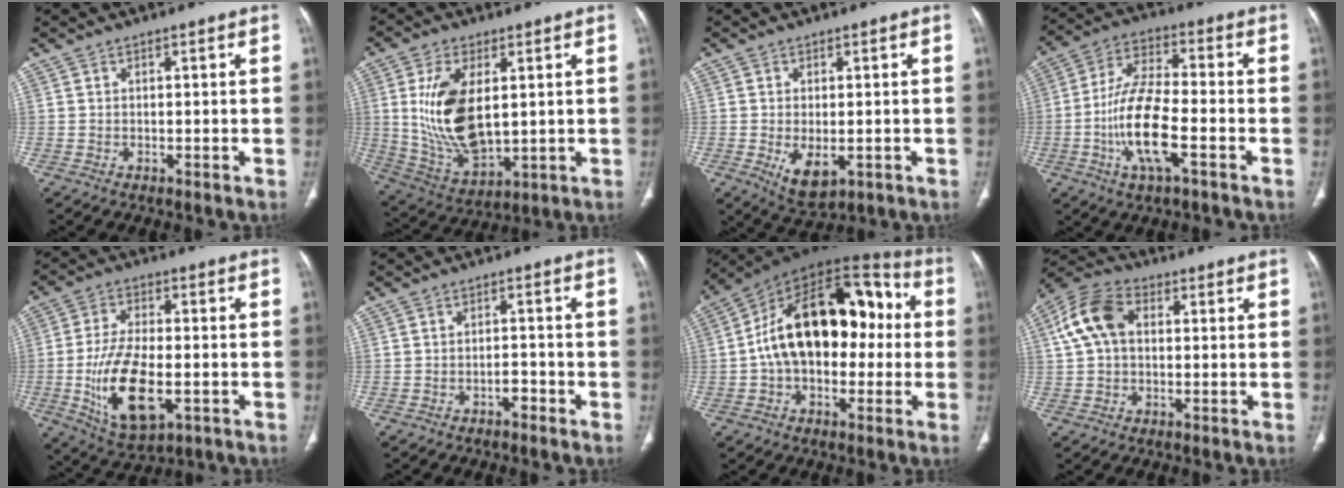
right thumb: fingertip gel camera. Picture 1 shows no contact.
{"total": 15.8, "force": [2.4, 8.5, 13.1], "torque": [-0.245, -0.019, 0.062]}
{"total": 6.2, "force": [-1.6, 3.3, 5.1], "torque": [-0.086, -0.012, -0.012]}
{"total": 13.7, "force": [-4.3, 4.6, 12.2], "torque": [-0.247, 0.023, -0.082]}
{"total": 14.8, "force": [-3.4, 7.1, 12.5], "torque": [-0.234, 0.000, -0.048]}
{"total": 2.3, "force": [-1.5, 1.2, 1.2], "torque": [-0.015, 0.014, -0.023]}
{"total": 22.5, "force": [0.7, 13.6, 17.9], "torque": [-0.263, 0.056, 0.004]}
{"total": 10.2, "force": [1.9, 7.0, 7.2], "torque": [-0.143, 0.027, 0.028]}